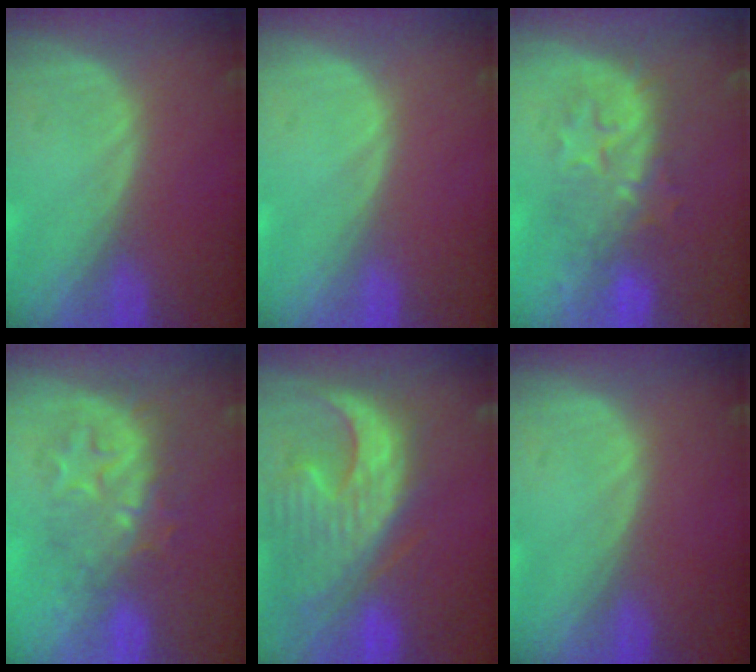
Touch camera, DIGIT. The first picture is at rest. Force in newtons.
{"total": 0.0}
{"total": 7.9, "press": 7.8, "slide": 1.3}
{"total": 9.1, "press": 7.9, "slide": 4.5}
{"total": 13.2, "press": 11.4, "slide": 6.8}
{"total": 0.0}